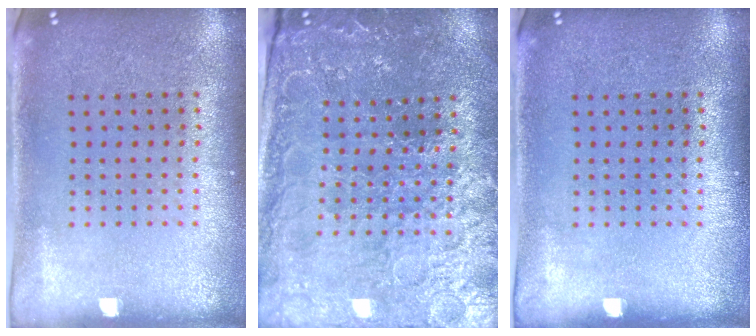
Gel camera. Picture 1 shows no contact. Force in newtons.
{"total": 3.1, "press": 3.1, "slide": 0.5}
{"total": 0.0}